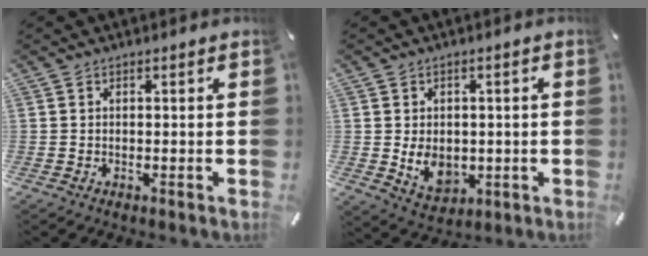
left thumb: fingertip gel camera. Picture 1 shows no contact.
{"total": 7.3, "force": [-0.8, 6.0, 4.1], "torque": [-0.077, -0.002, -0.013]}